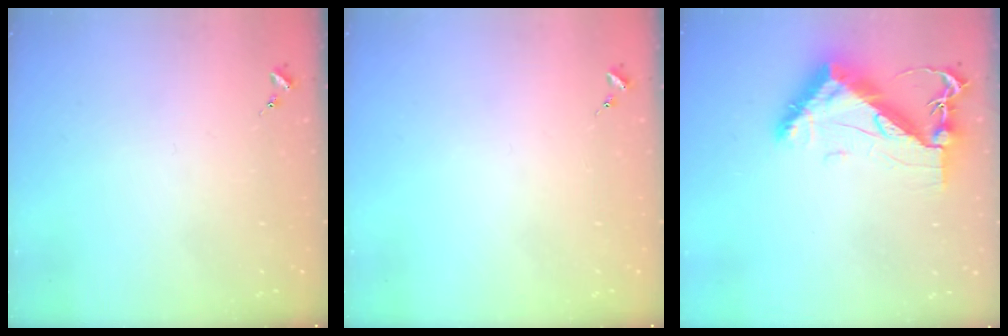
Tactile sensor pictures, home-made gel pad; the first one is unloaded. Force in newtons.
{"total": 0.0}
{"total": 11.3, "press": 11.3, "slide": 1.1}